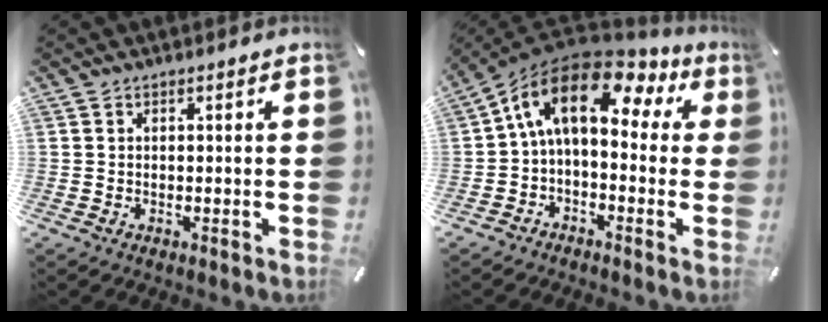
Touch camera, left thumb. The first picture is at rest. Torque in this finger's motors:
{"motor_torque": [0.25, 1.70, 2.53, -0.24, 0.70]}